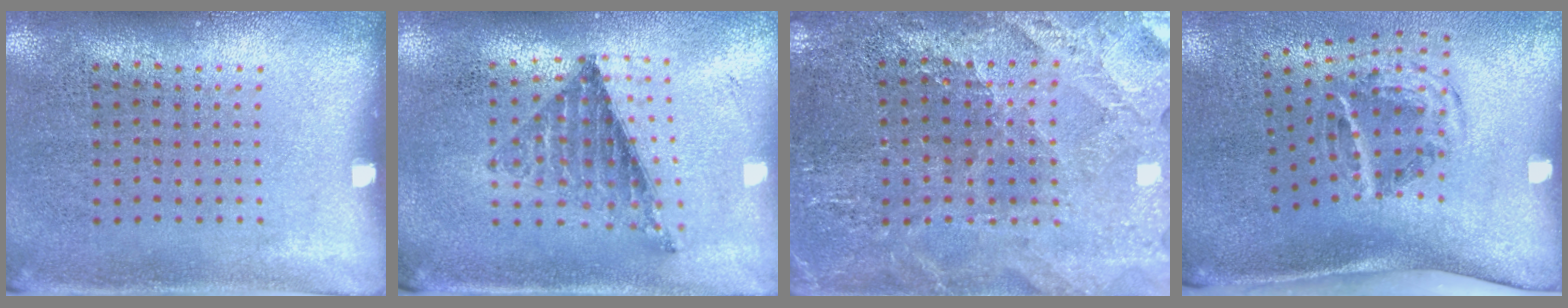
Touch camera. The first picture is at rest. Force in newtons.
{"total": 0.8, "press": 0.8, "slide": 0.2}
{"total": 2.6, "press": 2.6, "slide": 0.4}
{"total": 2.0, "press": 1.2, "slide": 1.7}